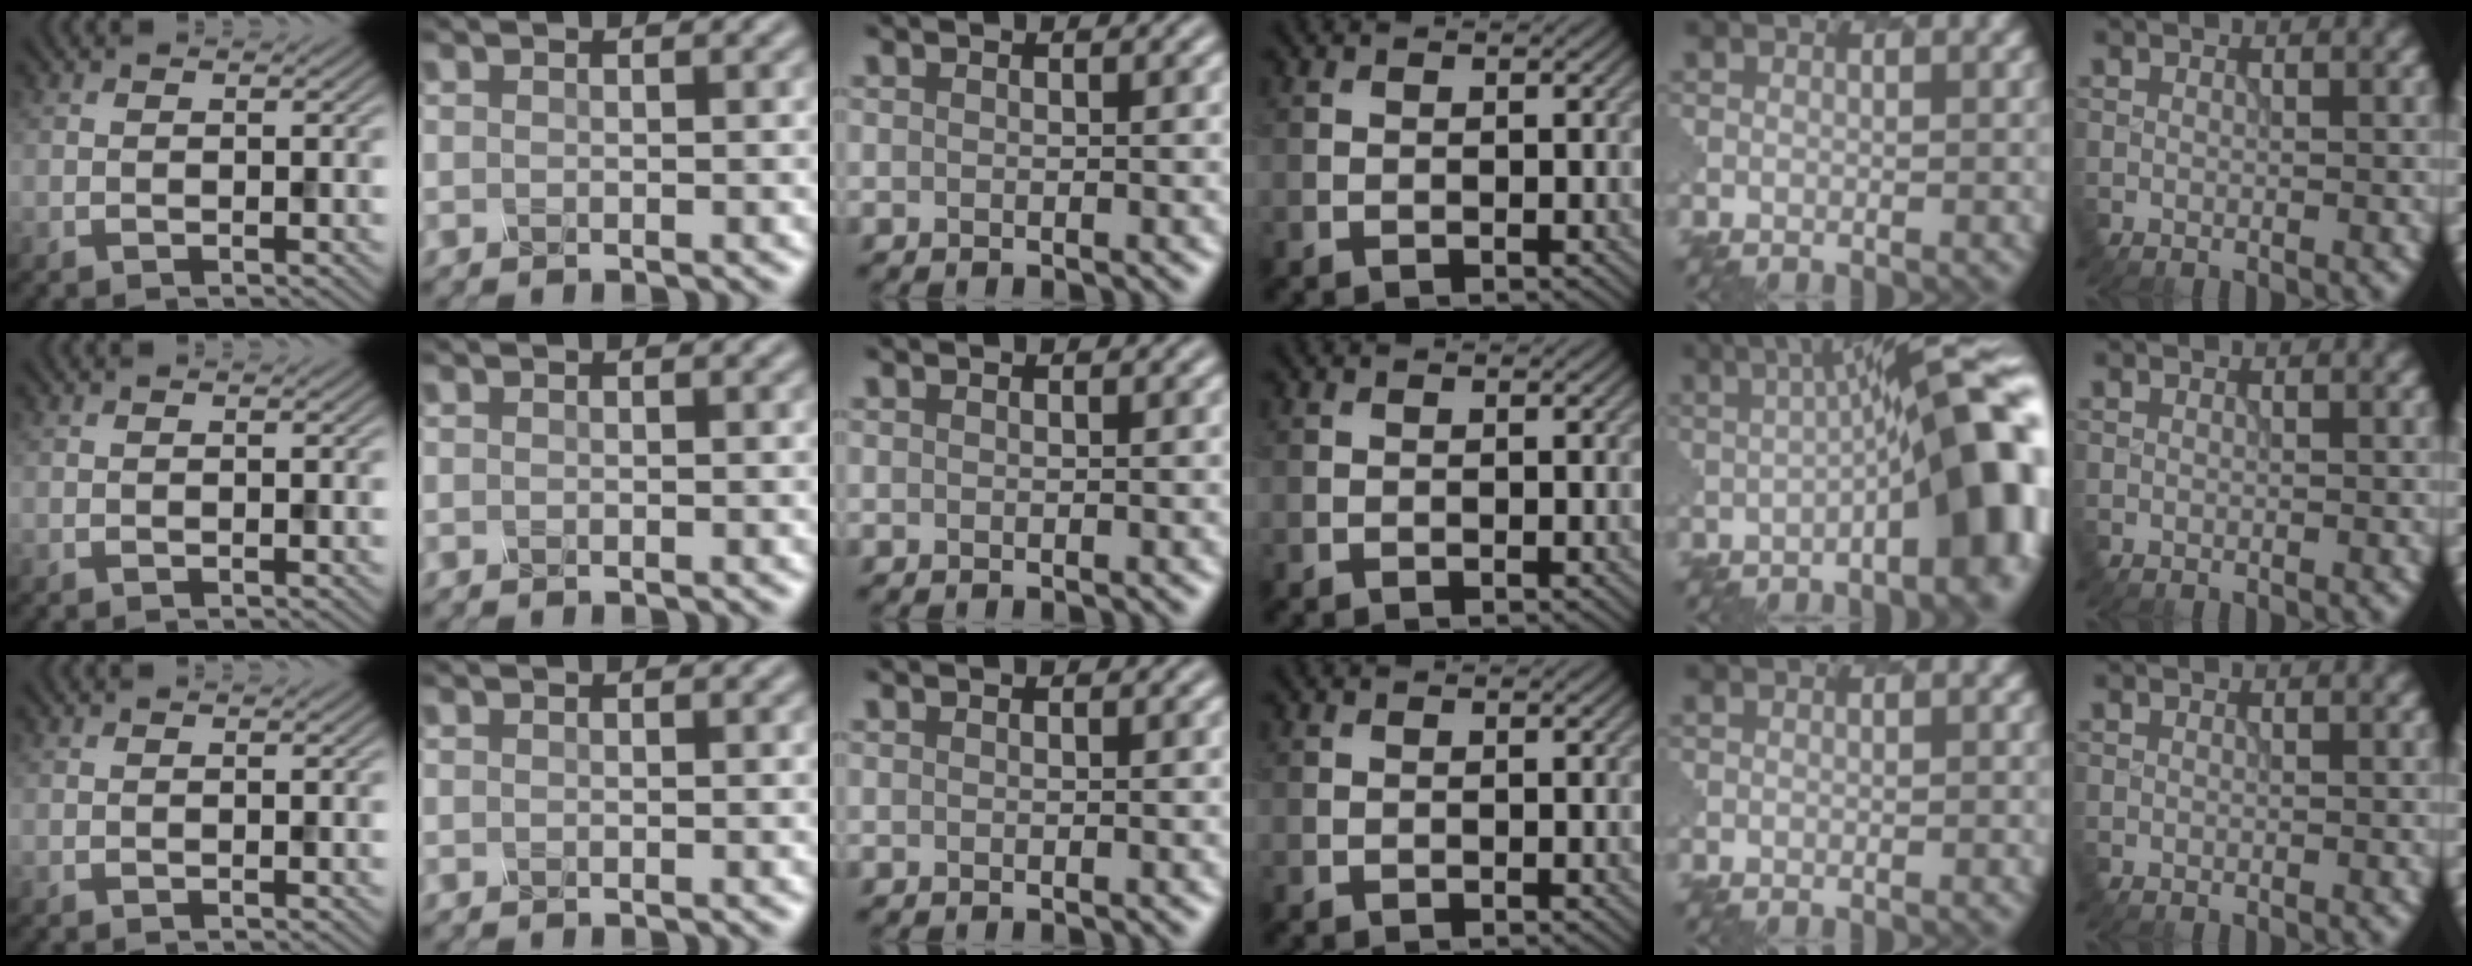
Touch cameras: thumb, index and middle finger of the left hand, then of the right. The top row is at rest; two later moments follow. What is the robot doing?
{"motion": "dispense", "object": "spray bottle"}